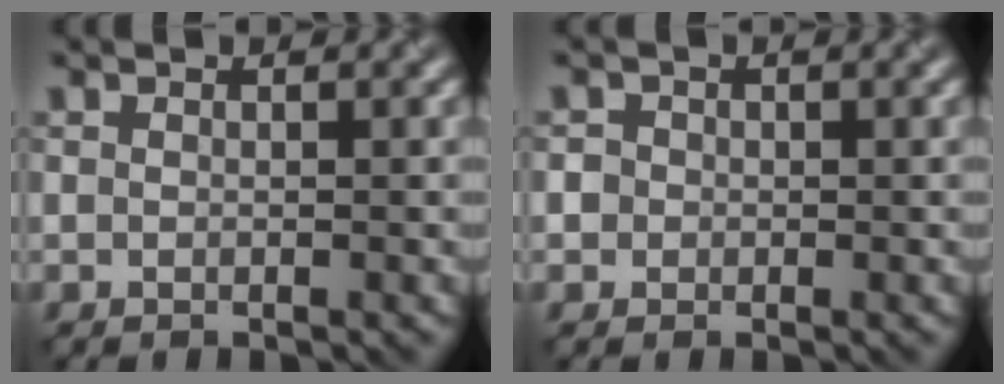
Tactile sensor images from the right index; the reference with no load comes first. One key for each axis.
{"total": 1.8, "fx": 0.3, "fy": 1.7, "fz": 0.6, "tx": 0.008, "ty": 0.009, "tz": -0.007}